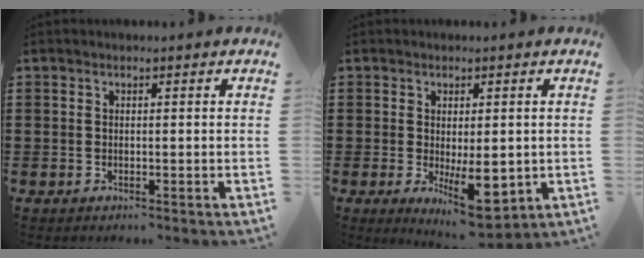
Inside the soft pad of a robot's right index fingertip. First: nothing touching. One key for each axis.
{"total": 7.3, "fx": -1.3, "fy": 3.2, "fz": 6.4, "tx": -0.098, "ty": -0.003, "tz": -0.018}